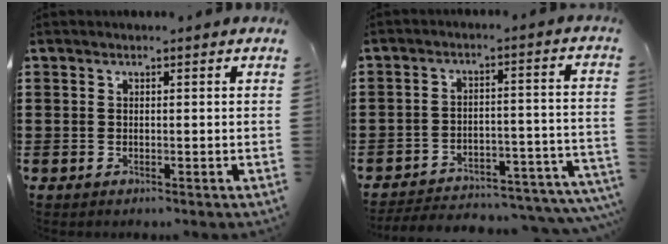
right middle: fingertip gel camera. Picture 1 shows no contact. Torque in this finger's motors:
{"motor_torque": [0.21, -0.10, 0.54, 0.12]}